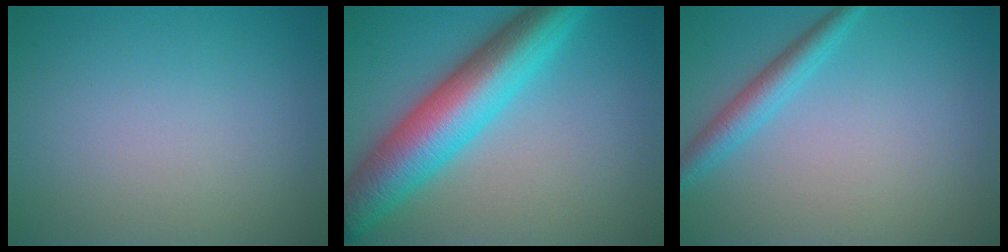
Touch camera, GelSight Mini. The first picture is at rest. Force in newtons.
{"total": 9.4, "press": 9.4, "slide": 0.1}
{"total": 2.6, "press": 2.6, "slide": 0.1}